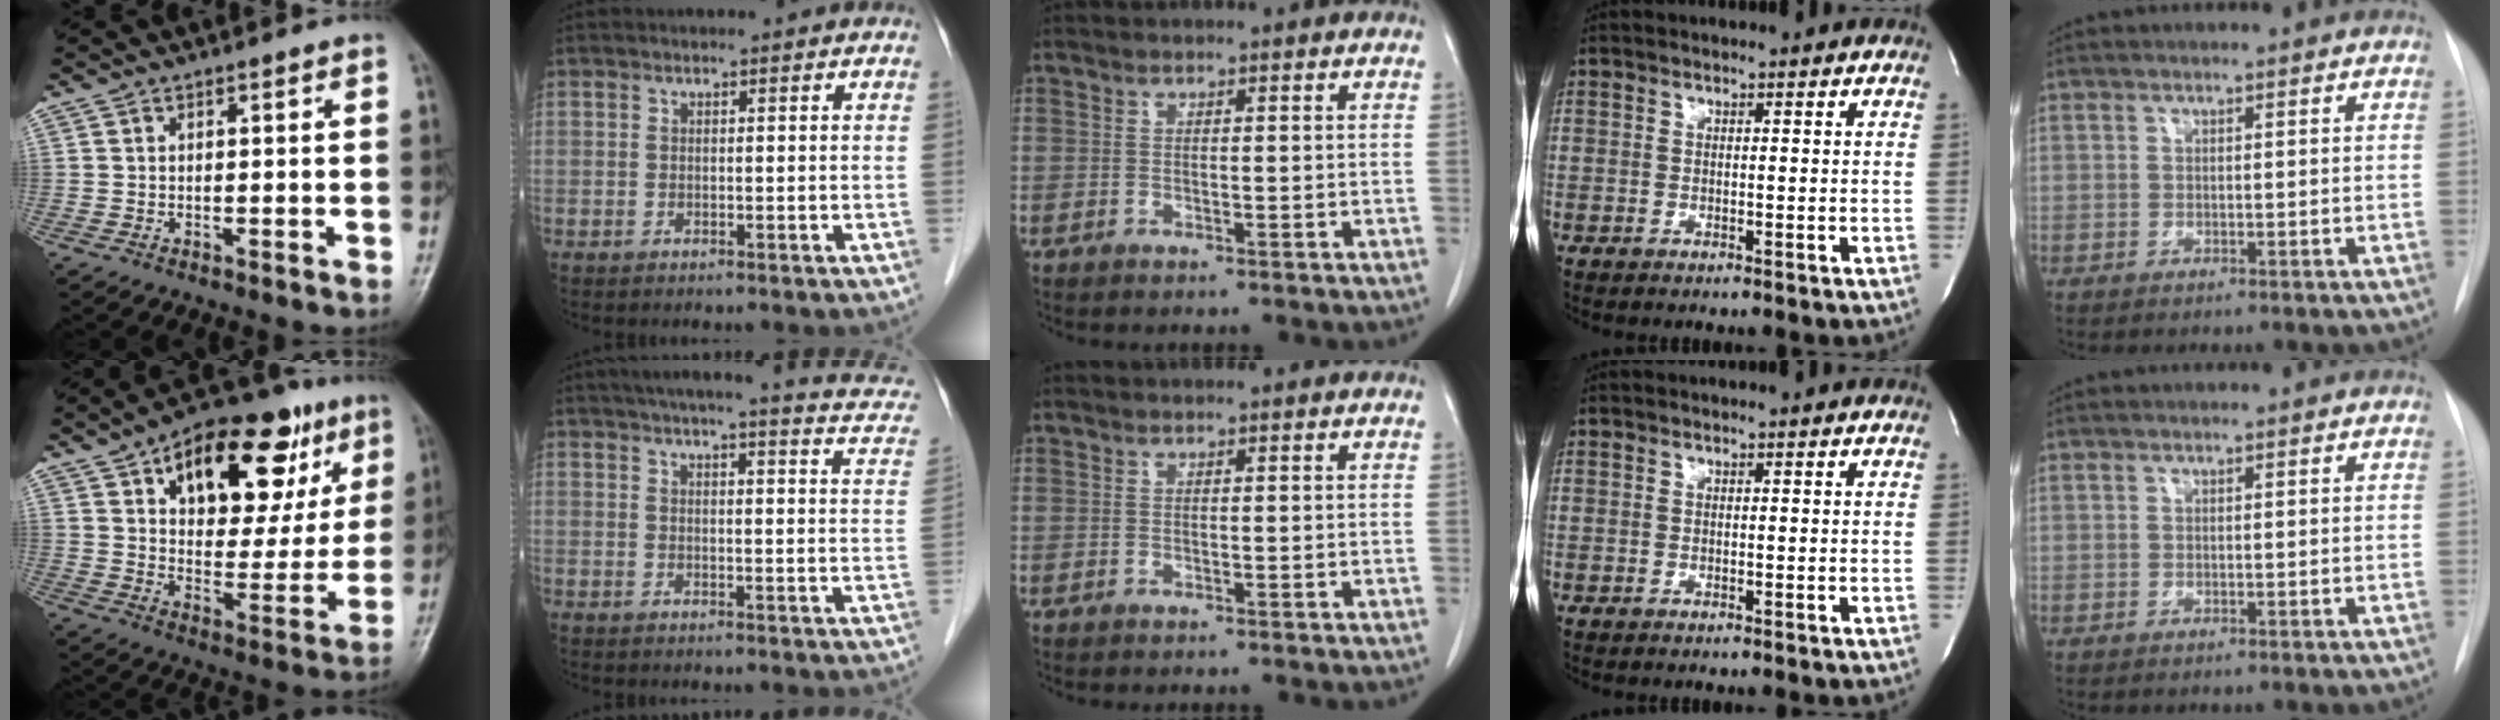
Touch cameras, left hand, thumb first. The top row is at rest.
{"thumb": {"total": 24.1, "force": [11.1, 12.3, 17.5], "torque": [-0.206, -0.010, 0.166]}, "index": {"total": 17.8, "force": [14.5, 2.5, 10.0], "torque": [-0.131, 0.006, 0.158]}}